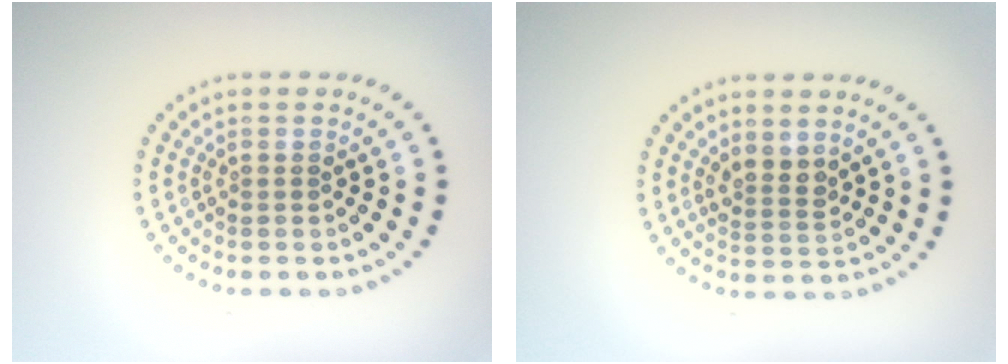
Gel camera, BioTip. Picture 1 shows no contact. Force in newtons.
{"total": 2.0, "press": 1.7, "slide": 1.0}